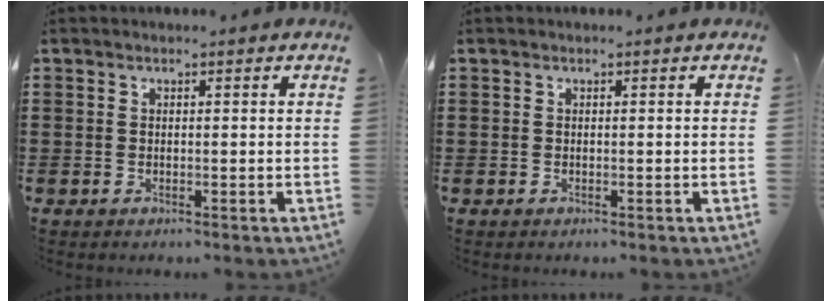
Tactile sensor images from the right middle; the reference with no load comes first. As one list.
[{"total": 0.0}]